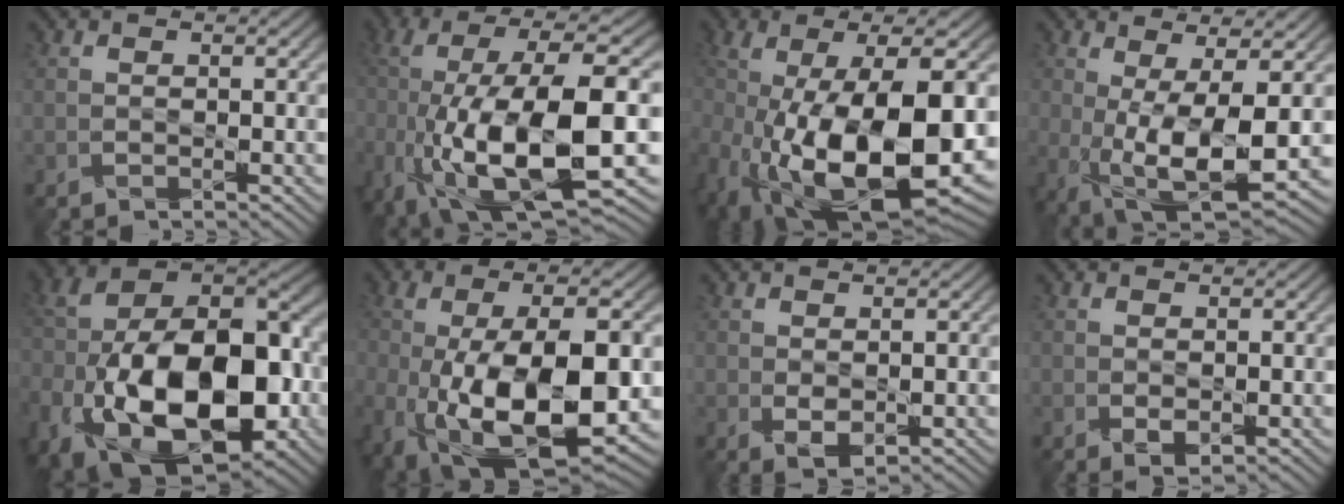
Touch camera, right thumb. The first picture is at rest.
{"total": 16.8, "force": [-4.4, 5.6, 15.3], "torque": [-0.299, -0.012, -0.069]}
{"total": 18.1, "force": [-3.4, 8.2, 15.7], "torque": [-0.284, -0.045, -0.036]}
{"total": 10.9, "force": [-0.9, 3.5, 10.3], "torque": [-0.202, -0.007, -0.007]}
{"total": 19.8, "force": [-6.7, 11.5, 14.7], "torque": [-0.277, -0.045, -0.103]}
{"total": 16.2, "force": [-3.0, 7.8, 13.9], "torque": [-0.257, -0.043, -0.031]}
{"total": 2.0, "force": [0.2, 1.1, 1.7], "torque": [-0.036, -0.008, 0.010]}
{"total": 1.2, "force": [0.0, 0.7, 1.0], "torque": [-0.021, -0.006, 0.005]}